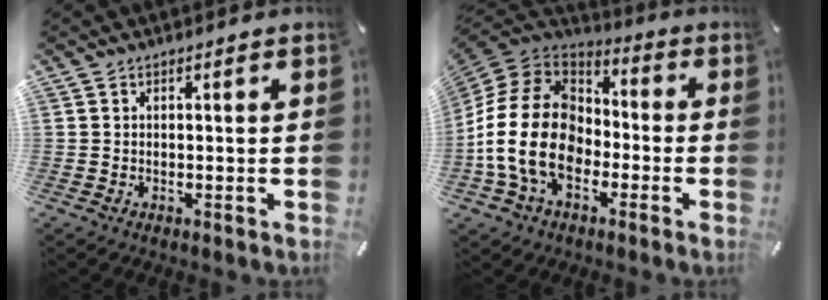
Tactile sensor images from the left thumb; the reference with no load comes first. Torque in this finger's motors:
{"motor_torque": [0.33, 3.65, 1.75, -0.59, 0.87]}